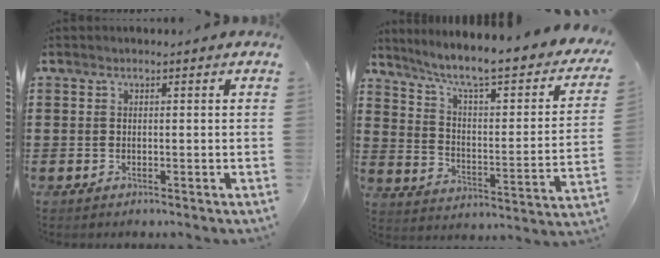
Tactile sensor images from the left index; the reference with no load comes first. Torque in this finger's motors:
{"motor_torque": [1.89, -0.24, 0.43, 0.21]}